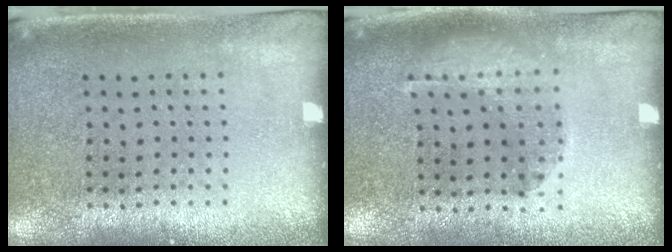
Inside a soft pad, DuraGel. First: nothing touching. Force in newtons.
{"total": 1.0, "press": 1.0, "slide": 0.1}